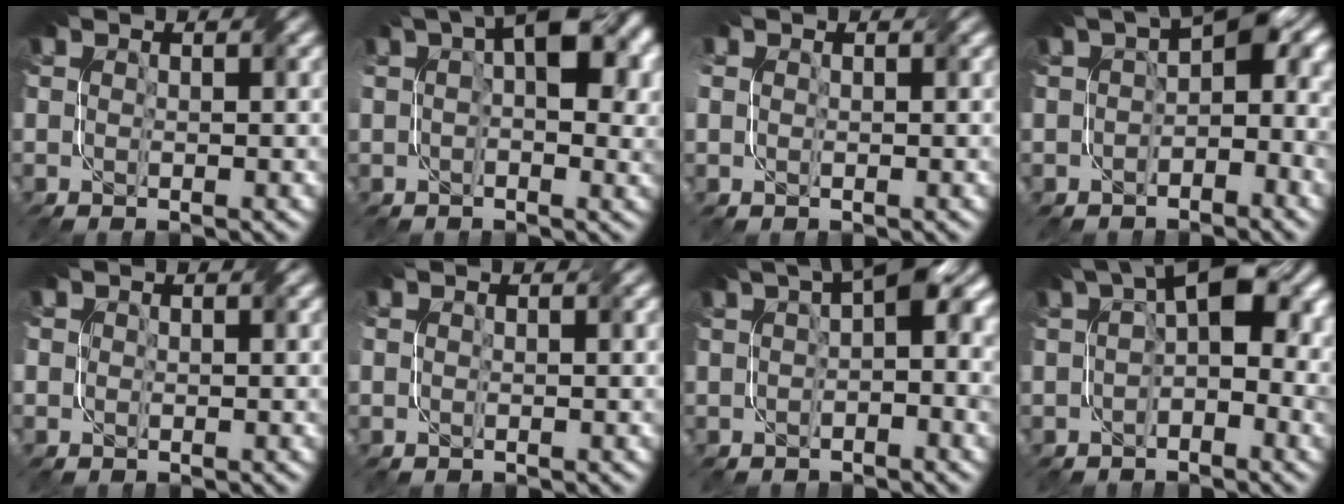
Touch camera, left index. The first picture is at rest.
{"total": 6.6, "force": [2.2, 3.1, 5.4], "torque": [-0.072, 0.016, 0.024]}
{"total": 1.1, "force": [0.5, 1.0, -0.2], "torque": [0.009, 0.007, 0.005]}
{"total": 5.3, "force": [-0.6, 3.2, 4.1], "torque": [-0.045, 0.019, -0.027]}
{"total": 1.0, "force": [0.5, 0.5, -0.7], "torque": [0.013, 0.002, 0.002]}
{"total": 0.8, "force": [0.3, 0.0, -0.7], "torque": [0.009, 0.002, 0.002]}
{"total": 3.8, "force": [1.2, 1.3, 3.3], "torque": [-0.039, 0.015, 0.010]}
{"total": 5.4, "force": [0.7, 2.6, 4.6], "torque": [-0.059, 0.024, -0.002]}